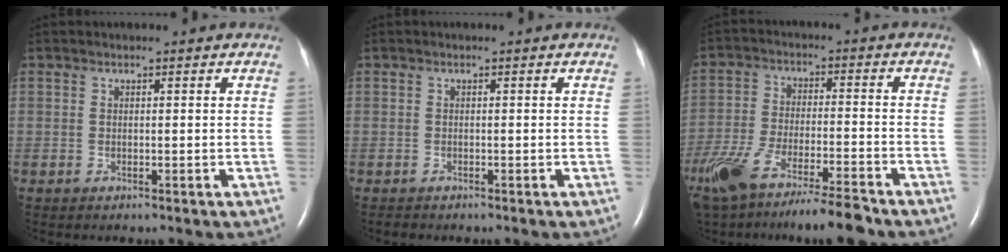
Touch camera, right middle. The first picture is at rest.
{"total": 0.6, "force": [-0.5, 0.2, 0.0], "torque": [-0.004, -0.001, -0.010]}
{"total": 15.6, "force": [-12.3, 2.0, 9.5], "torque": [-0.198, -0.034, -0.214]}